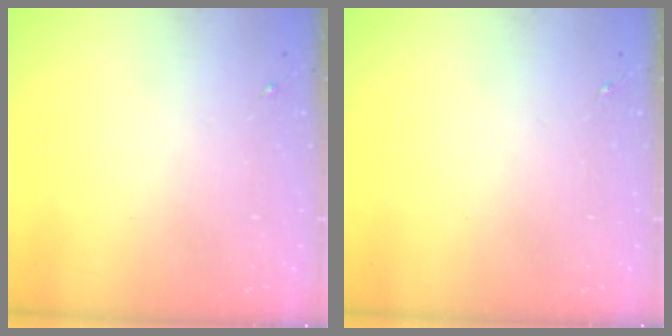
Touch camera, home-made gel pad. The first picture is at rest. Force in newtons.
{"total": 0.0}